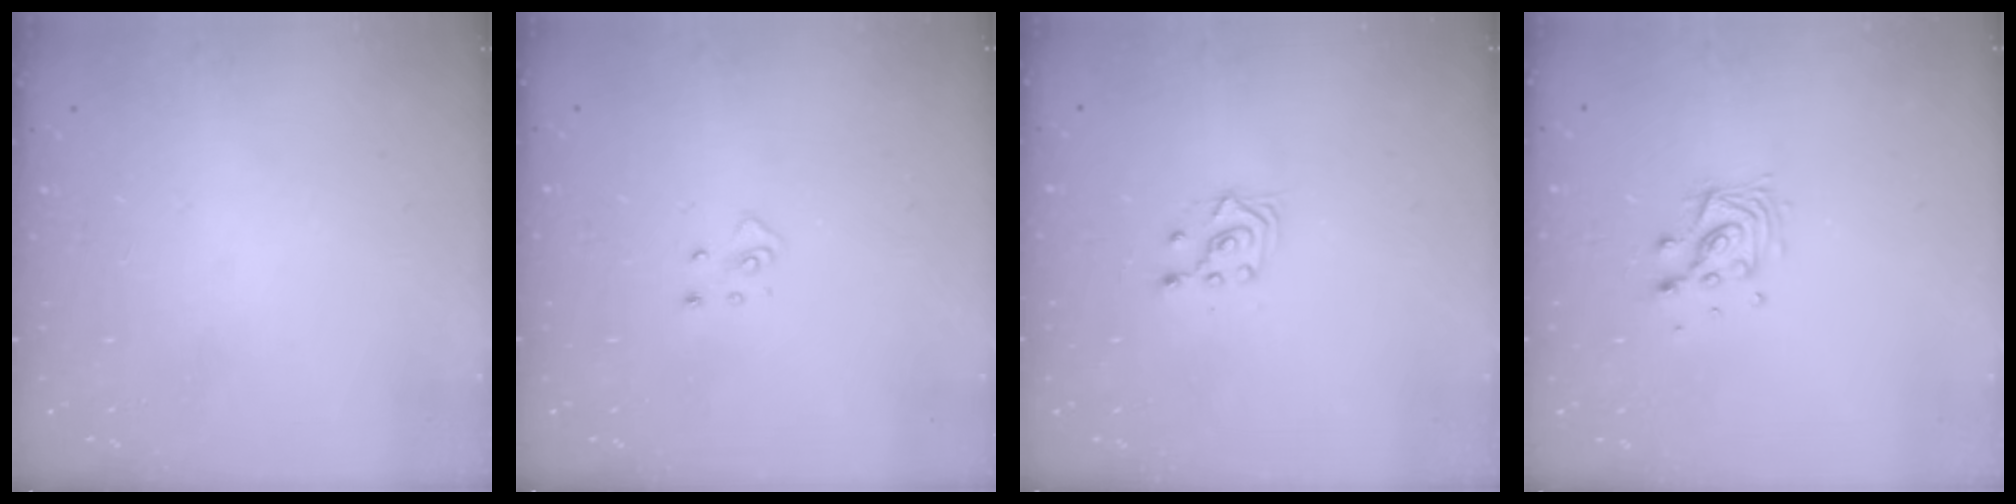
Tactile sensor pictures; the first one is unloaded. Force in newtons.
{"total": 4.1, "press": 4.1, "slide": 0.4}
{"total": 3.2, "press": 3.1, "slide": 0.9}
{"total": 9.8, "press": 9.8, "slide": 0.6}